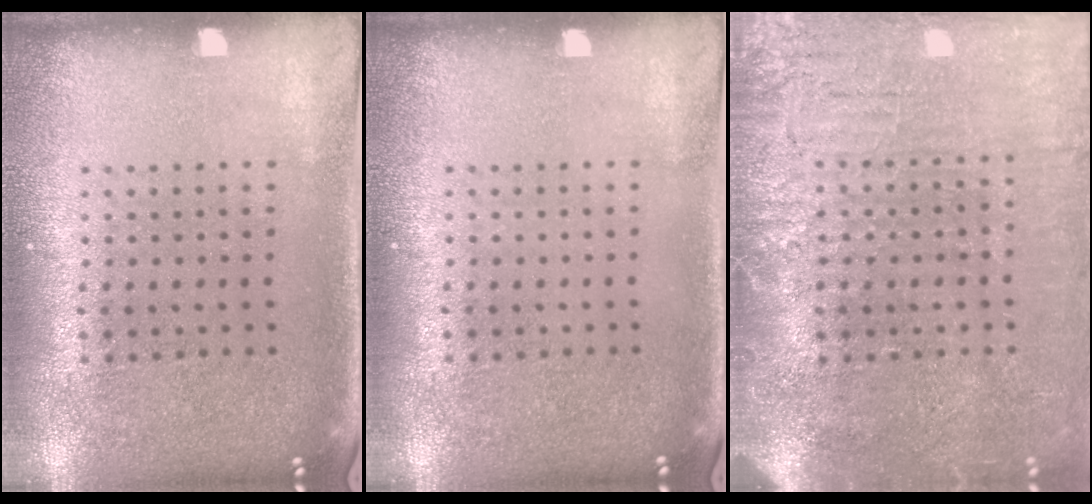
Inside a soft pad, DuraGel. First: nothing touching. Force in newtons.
{"total": 0.0}
{"total": 4.1, "press": 3.7, "slide": 1.7}